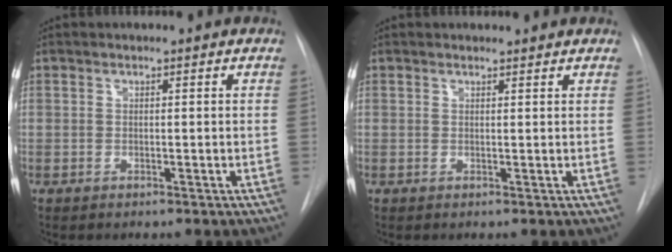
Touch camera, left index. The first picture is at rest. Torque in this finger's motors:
{"motor_torque": [0.10, -0.24, -0.22, 0.00]}